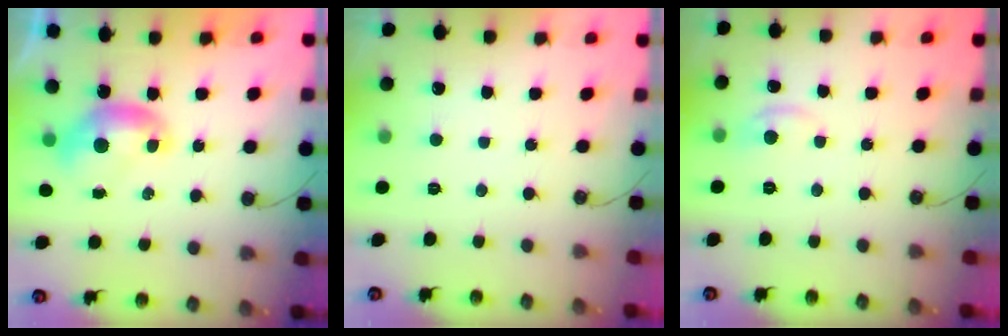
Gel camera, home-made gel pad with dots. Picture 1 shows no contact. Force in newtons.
{"total": 3.2, "press": 3.2, "slide": 0.3}
{"total": 2.0, "press": 1.8, "slide": 0.7}